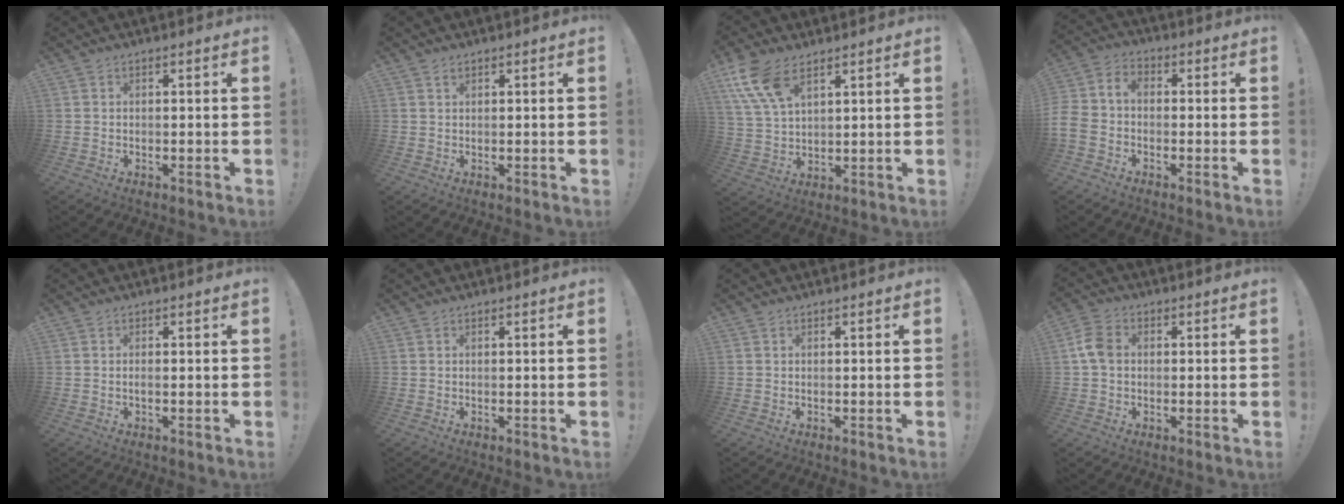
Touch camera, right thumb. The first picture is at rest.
{"total": 0.8, "force": [0.6, 0.4, 0.4], "torque": [-0.005, -0.002, 0.011]}
{"total": 10.8, "force": [6.5, 5.3, 6.9], "torque": [-0.138, -0.023, 0.126]}
{"total": 6.4, "force": [-2.7, 4.4, 3.8], "torque": [-0.092, 0.016, -0.048]}
{"total": 0.9, "force": [-0.5, 0.0, 0.8], "torque": [-0.022, 0.004, -0.008]}
{"total": 0.0}
{"total": 0.0}
{"total": 6.8, "force": [0.3, 4.9, 4.7], "torque": [-0.095, 0.013, 0.010]}